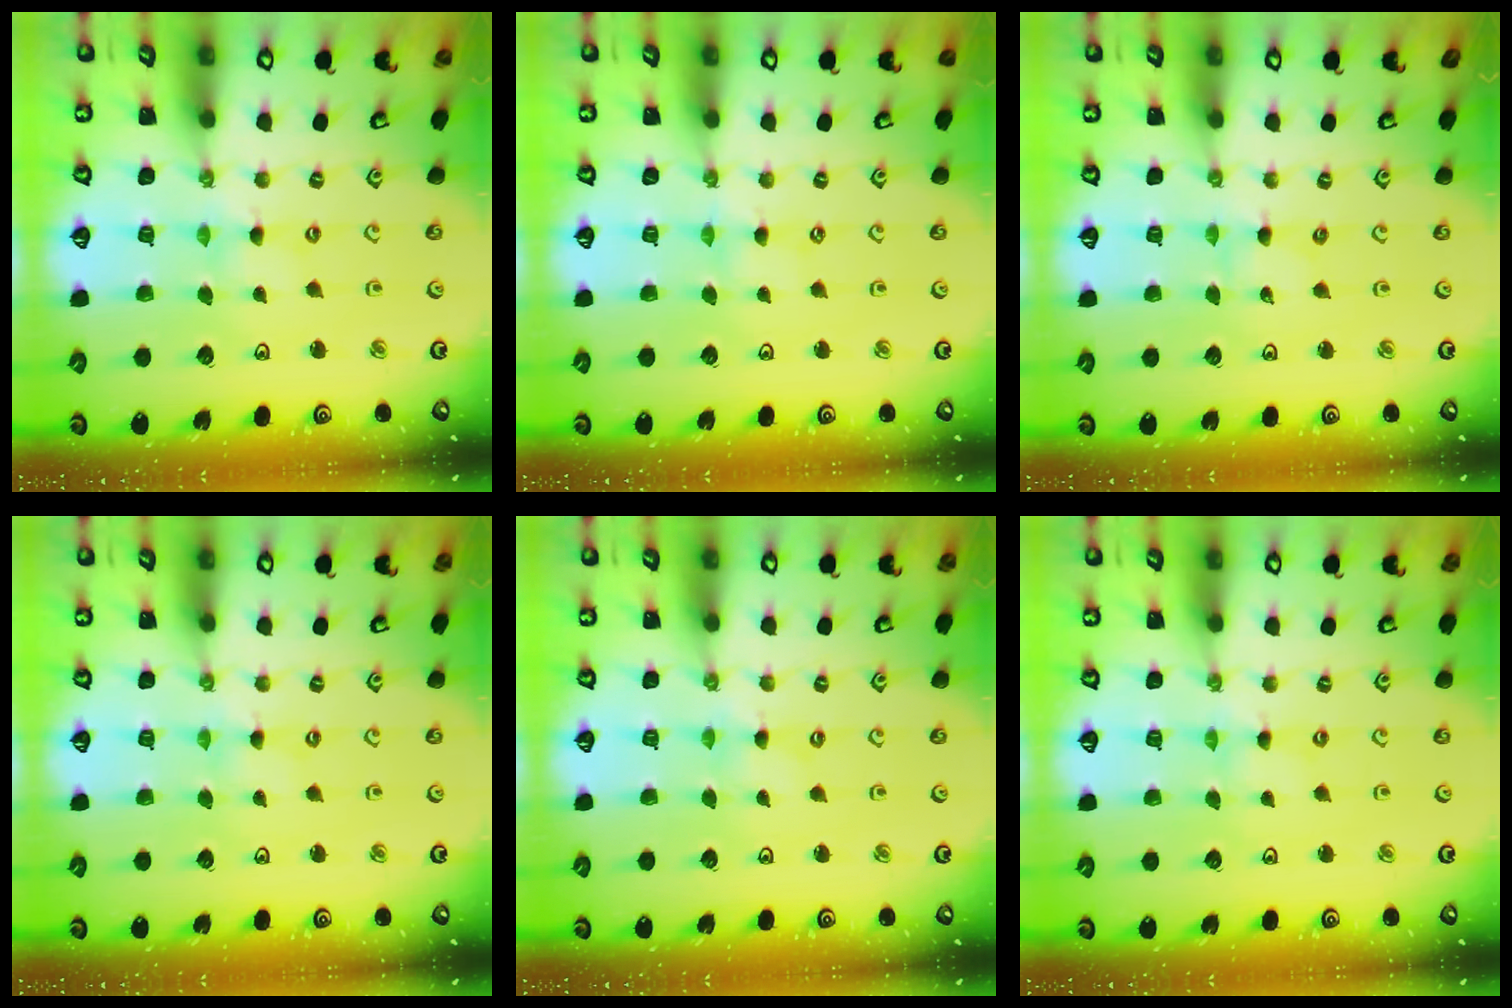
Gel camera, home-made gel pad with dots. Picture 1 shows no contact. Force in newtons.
{"total": 0.9, "press": 0.9, "slide": 0.3}
{"total": 0.0}
{"total": 0.0}
{"total": 0.0}
{"total": 0.0}